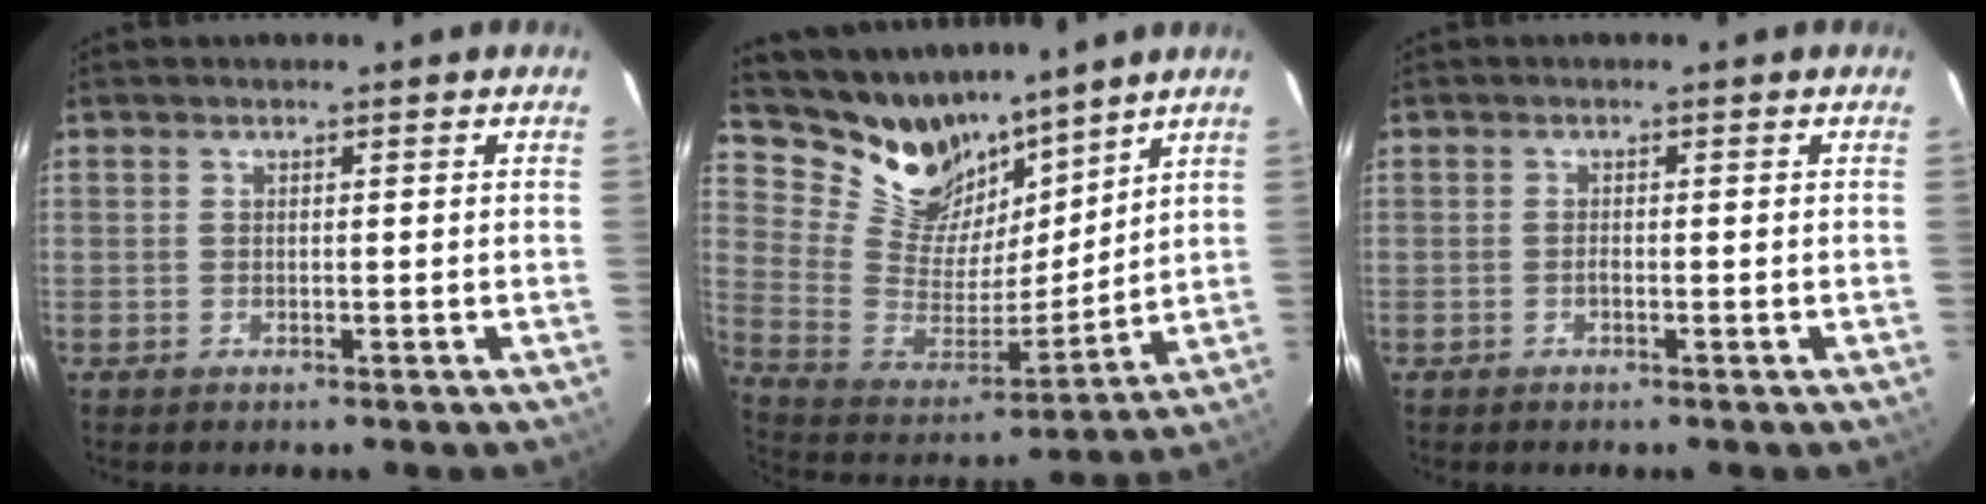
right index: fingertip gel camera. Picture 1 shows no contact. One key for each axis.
{"total": 16.3, "fx": 13.1, "fy": 8.1, "fz": 5.5, "tx": -0.138, "ty": -0.010, "tz": 0.255}
{"total": 0.6, "fx": -0.3, "fy": 0.3, "fz": 0.4, "tx": -0.009, "ty": 0.003, "tz": -0.008}